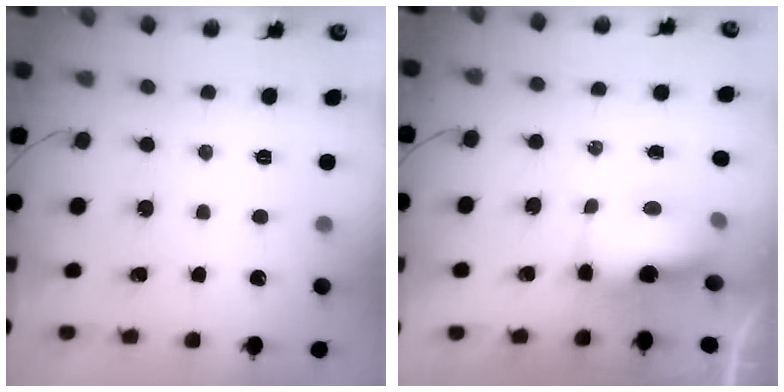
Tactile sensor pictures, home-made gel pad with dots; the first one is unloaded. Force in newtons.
{"total": 7.4, "press": 7.3, "slide": 1.4}